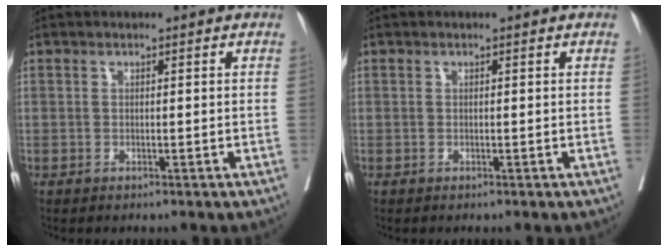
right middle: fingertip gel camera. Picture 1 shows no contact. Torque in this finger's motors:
{"motor_torque": [-0.14, 0.16, -0.01, 0.01]}